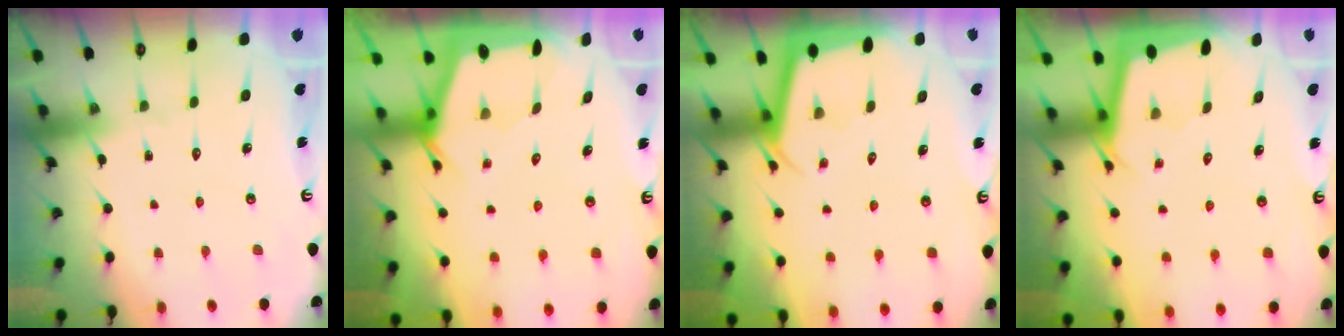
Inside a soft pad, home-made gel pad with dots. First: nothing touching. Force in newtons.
{"total": 2.4, "press": 2.4, "slide": 0.2}
{"total": 2.3, "press": 2.3, "slide": 0.1}
{"total": 1.9, "press": 1.9, "slide": 0.1}